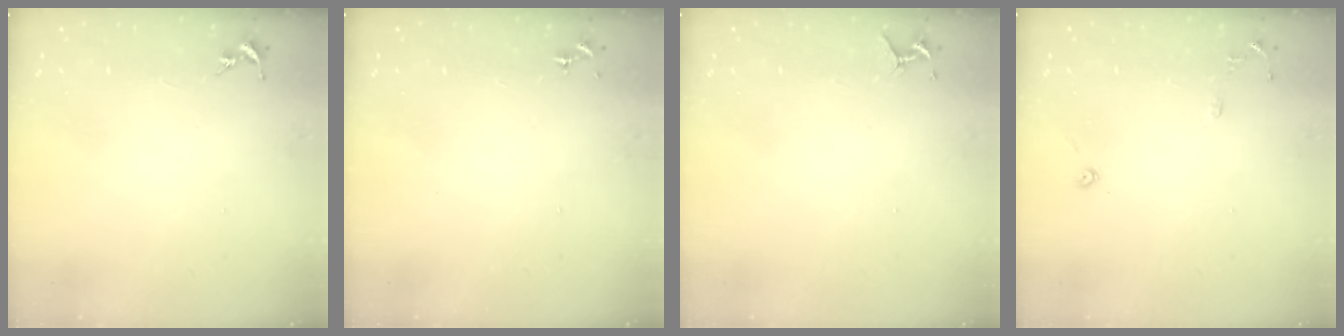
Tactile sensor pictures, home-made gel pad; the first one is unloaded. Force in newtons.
{"total": 0.0}
{"total": 4.0, "press": 3.9, "slide": 0.4}
{"total": 6.0, "press": 5.9, "slide": 0.8}